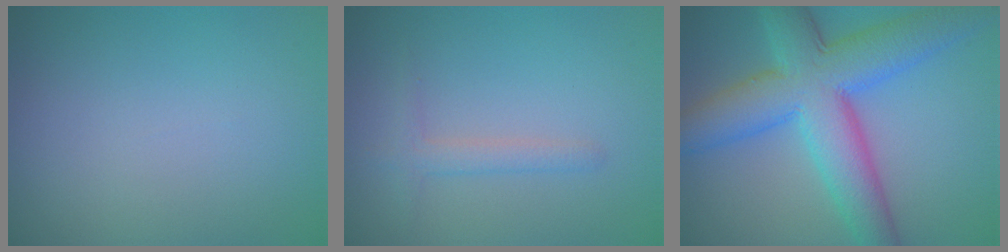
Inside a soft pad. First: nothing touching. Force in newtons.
{"total": 1.5, "press": 1.5, "slide": 0.0}
{"total": 9.9, "press": 9.9, "slide": 0.4}